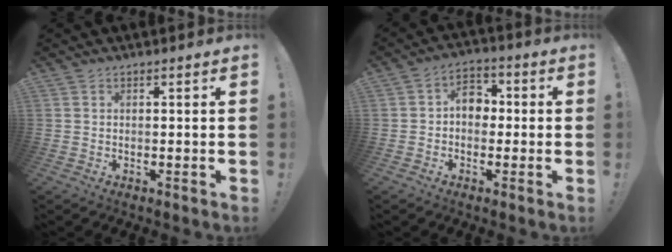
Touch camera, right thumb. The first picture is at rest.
{"total": 7.3, "force": [-0.1, 5.6, 4.7], "torque": [-0.073, 0.016, 0.001]}